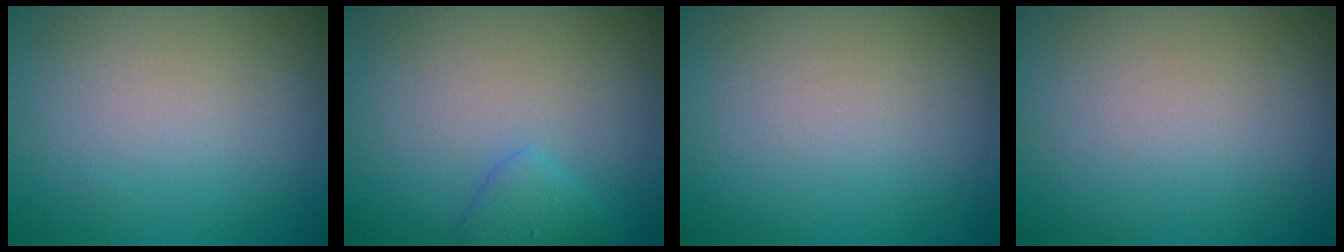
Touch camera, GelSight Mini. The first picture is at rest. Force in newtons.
{"total": 1.7, "press": 1.7, "slide": 0.1}
{"total": 0.0}
{"total": 0.0}